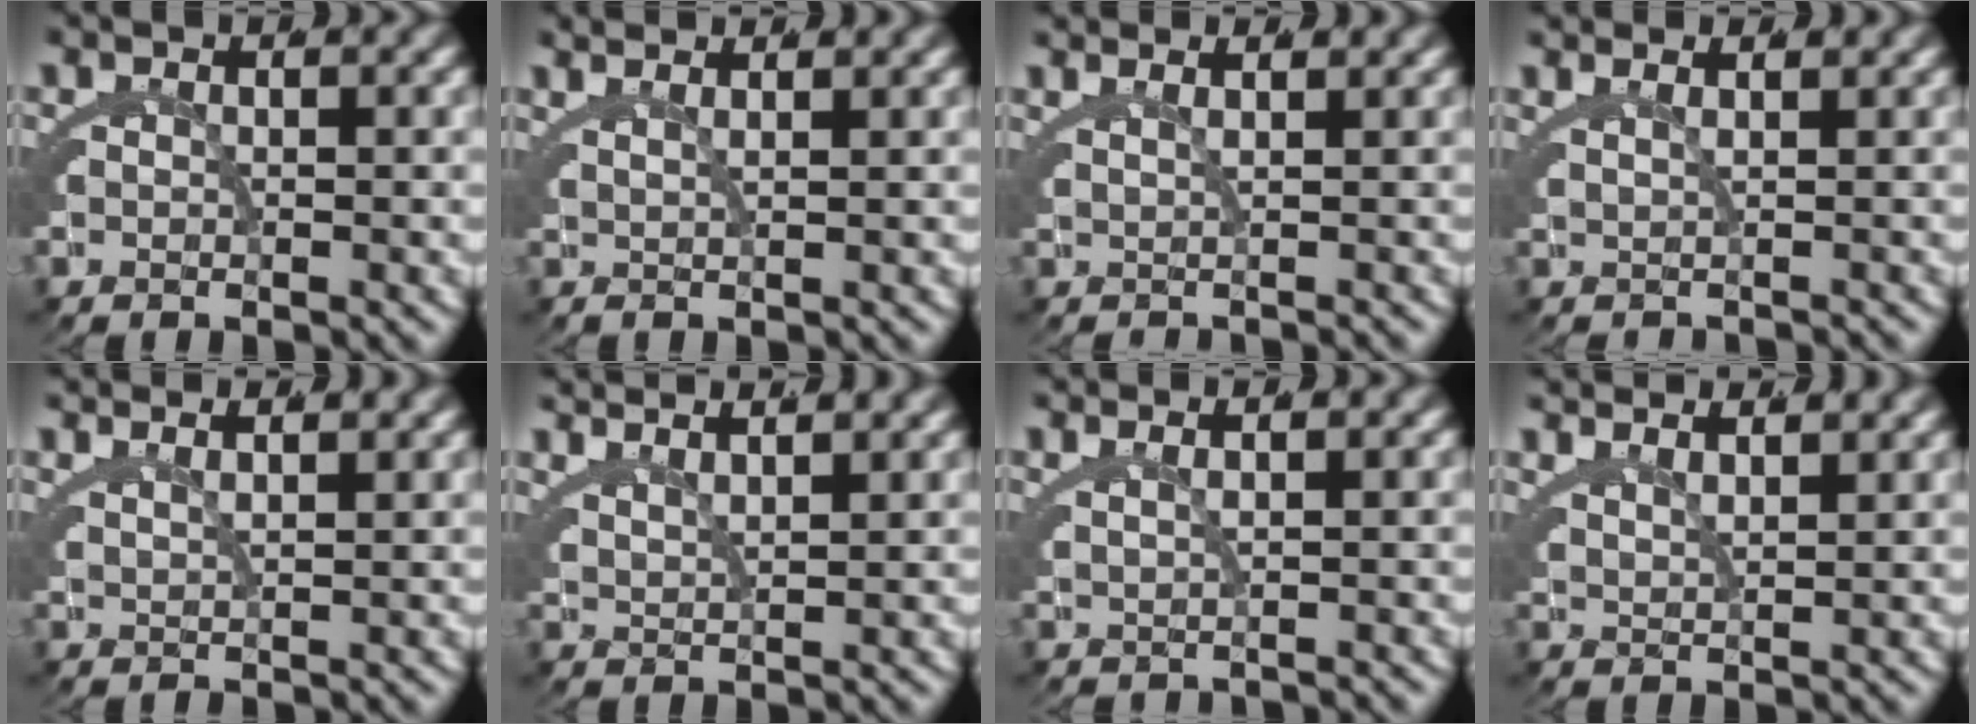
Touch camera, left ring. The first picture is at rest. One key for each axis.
{"total": 2.5, "fx": 2.3, "fy": -0.7, "fz": 0.7, "tx": 0.001, "ty": 0.020, "tz": 0.029}
{"total": 1.6, "fx": 1.2, "fy": -0.9, "fz": 0.3, "tx": 0.008, "ty": 0.014, "tz": 0.019}
{"total": 1.4, "fx": 1.0, "fy": -1.0, "fz": 0.3, "tx": 0.008, "ty": 0.012, "tz": 0.016}
{"total": 2.7, "fx": 2.5, "fy": -0.6, "fz": 0.7, "tx": 0.001, "ty": 0.018, "tz": 0.036}
{"total": 3.8, "fx": 3.7, "fy": 0.1, "fz": 1.2, "tx": -0.015, "ty": 0.019, "tz": 0.055}
{"total": 1.3, "fx": 0.7, "fy": -1.0, "fz": 0.6, "tx": 0.003, "ty": 0.015, "tz": 0.012}
{"total": 3.5, "fx": 3.4, "fy": -0.1, "fz": 0.9, "tx": -0.008, "ty": 0.017, "tz": 0.051}